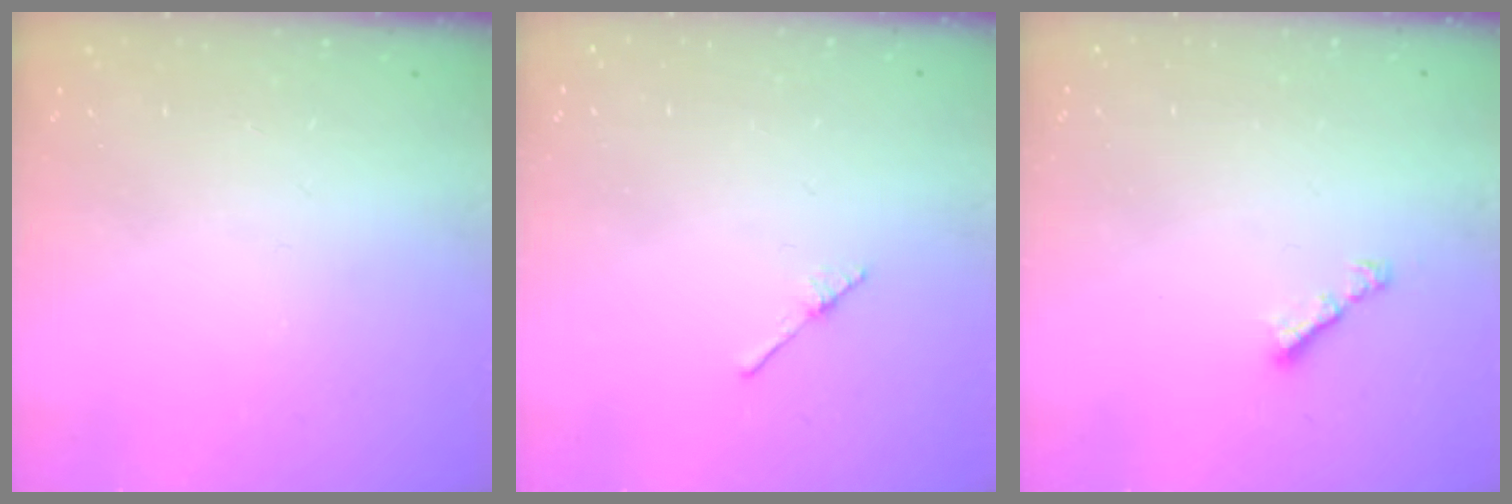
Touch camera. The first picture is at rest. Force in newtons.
{"total": 2.0, "press": 2.0, "slide": 0.2}
{"total": 2.8, "press": 2.8, "slide": 0.7}